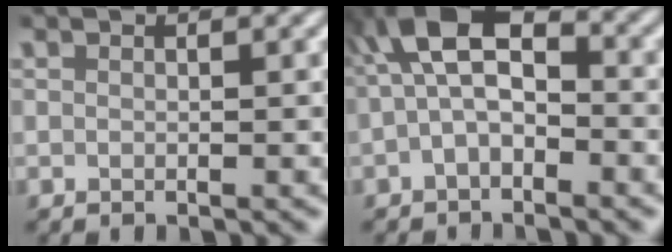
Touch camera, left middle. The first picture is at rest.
{"total": 5.7, "force": [-0.4, 3.1, 4.7], "torque": [-0.090, 0.023, -0.021]}